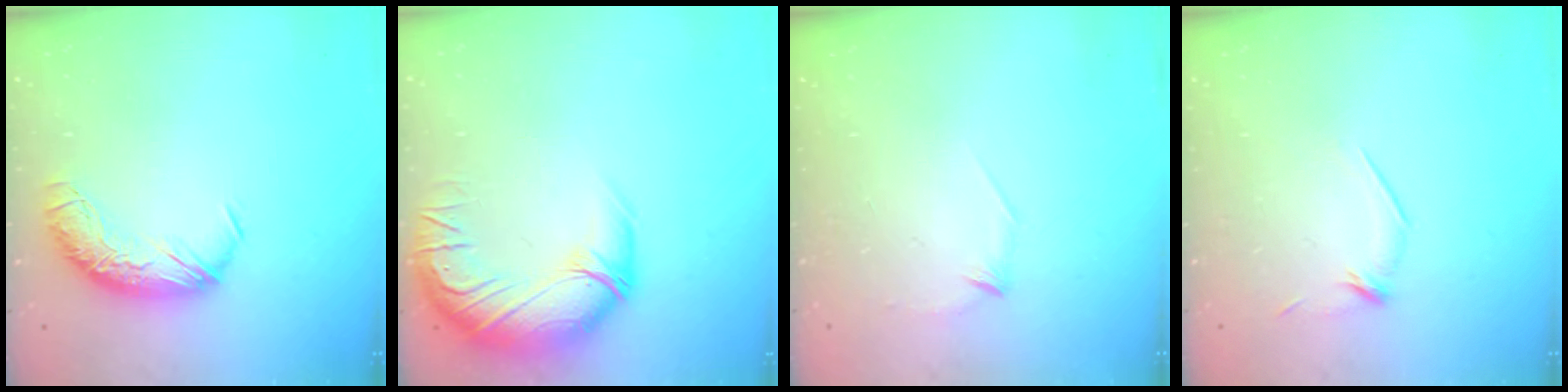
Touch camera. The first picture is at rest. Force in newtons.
{"total": 3.8, "press": 2.3, "slide": 3.0}
{"total": 7.9, "press": 7.9, "slide": 0.7}
{"total": 5.4, "press": 5.3, "slide": 1.4}